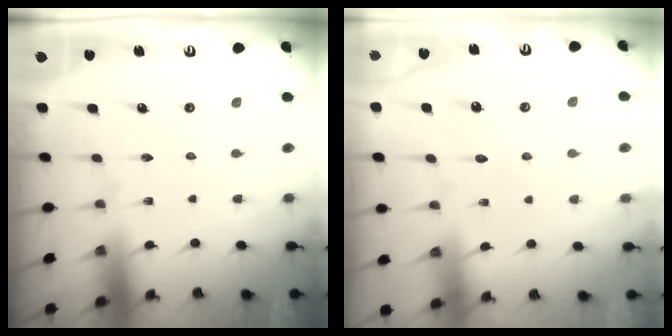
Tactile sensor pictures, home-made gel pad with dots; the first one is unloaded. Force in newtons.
{"total": 3.3, "press": 3.3, "slide": 0.4}